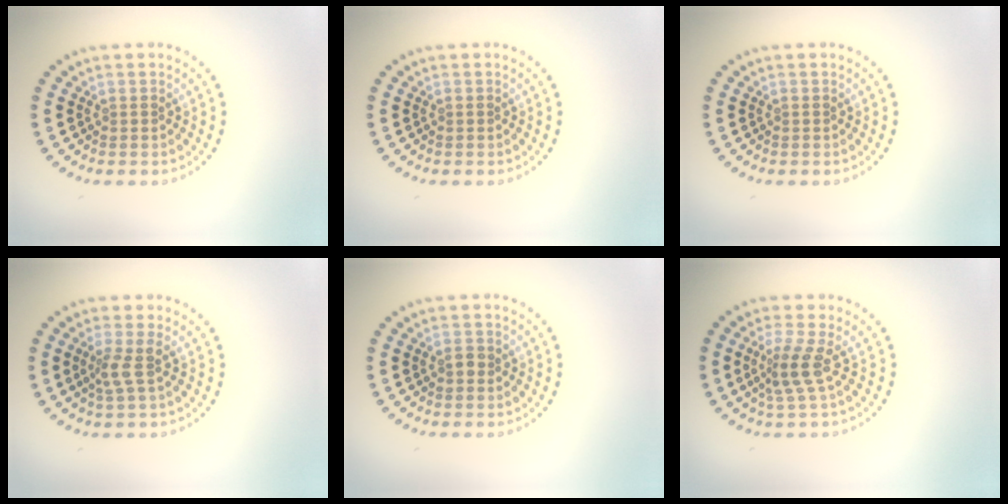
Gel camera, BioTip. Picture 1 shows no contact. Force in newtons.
{"total": 0.0}
{"total": 0.0}
{"total": 1.9, "press": 1.4, "slide": 1.3}
{"total": 0.8, "press": 0.8, "slide": 0.1}
{"total": 2.6, "press": 1.8, "slide": 1.8}